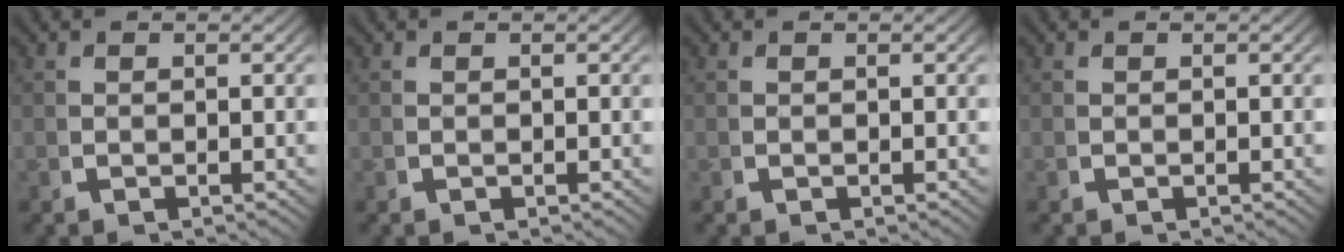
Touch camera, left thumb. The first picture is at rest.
{"total": 0.0}
{"total": 0.0}
{"total": 0.0}